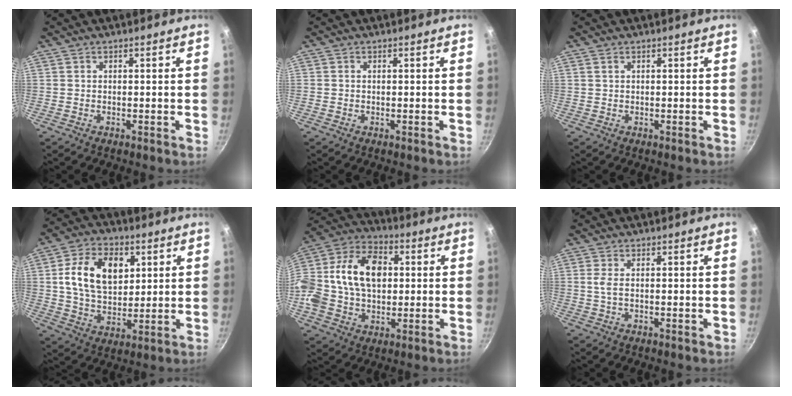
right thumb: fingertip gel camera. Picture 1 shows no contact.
{"total": 0.0}
{"total": 0.5, "force": [0.3, 0.3, 0.3], "torque": [-0.005, 0.001, 0.005]}
{"total": 15.0, "force": [3.9, 10.2, 10.4], "torque": [-0.156, -0.004, 0.062]}
{"total": 20.7, "force": [2.0, 14.7, 14.4], "torque": [-0.248, 0.036, 0.021]}
{"total": 1.9, "force": [0.2, 0.6, 1.8], "torque": [-0.041, 0.000, 0.004]}